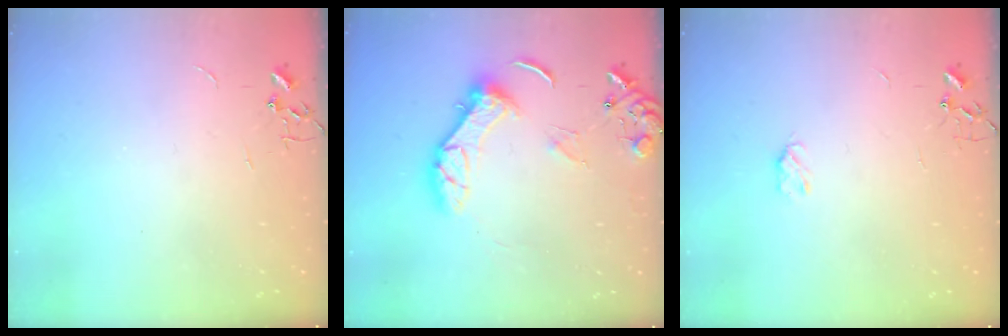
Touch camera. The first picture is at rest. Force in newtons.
{"total": 13.0, "press": 12.9, "slide": 1.1}
{"total": 3.9, "press": 3.9, "slide": 0.5}